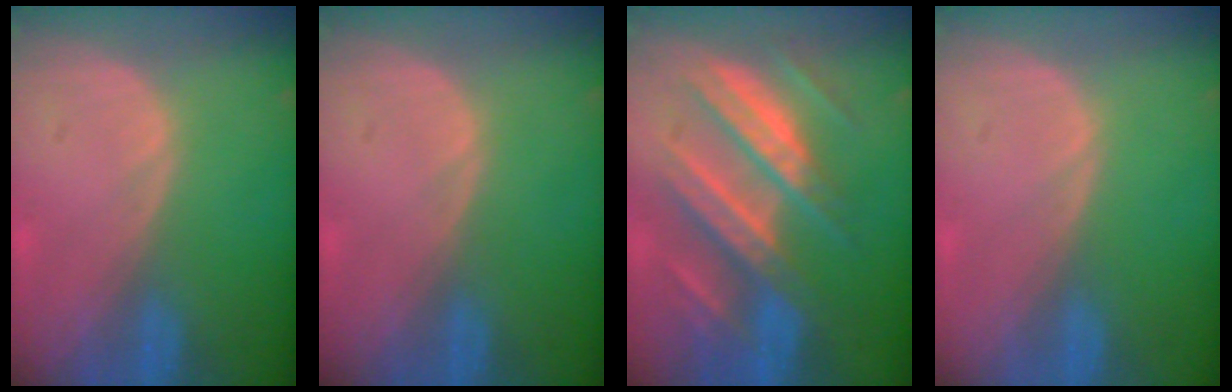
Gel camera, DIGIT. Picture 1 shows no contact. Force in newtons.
{"total": 0.0}
{"total": 11.1, "press": 11.0, "slide": 1.0}
{"total": 0.0}